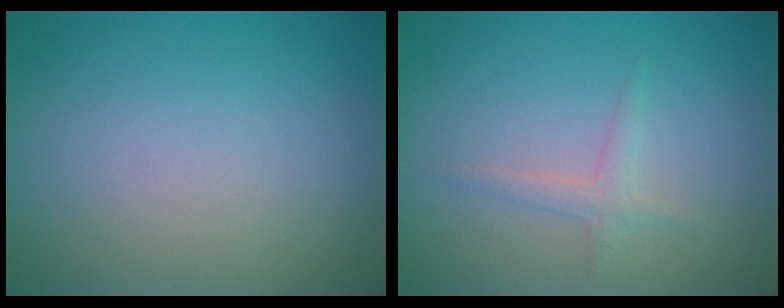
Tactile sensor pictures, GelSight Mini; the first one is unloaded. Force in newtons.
{"total": 1.3, "press": 1.3, "slide": 0.0}